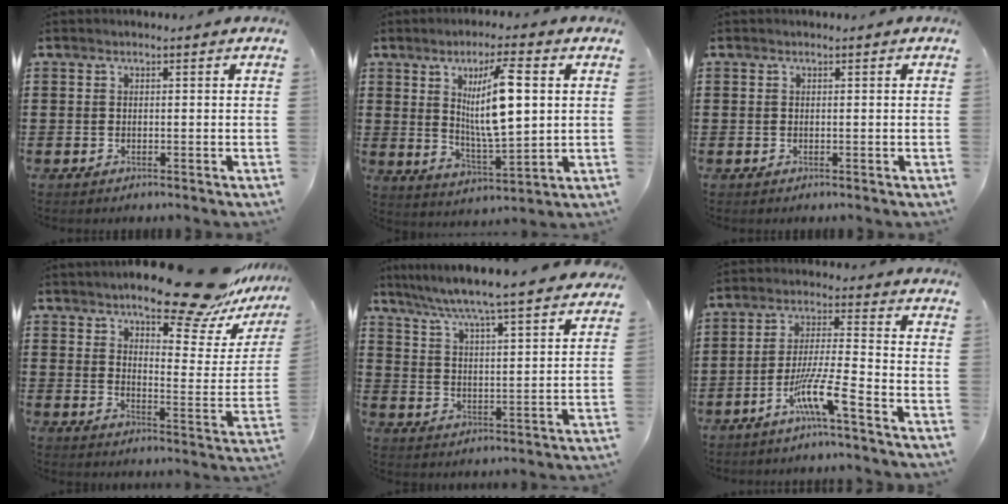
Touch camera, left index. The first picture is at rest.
{"total": 10.3, "force": [3.0, 3.0, 9.4], "torque": [-0.175, 0.004, 0.044]}
{"total": 0.0}
{"total": 14.4, "force": [12.0, 2.5, 7.6], "torque": [-0.121, -0.070, 0.201]}
{"total": 5.8, "force": [5.3, -1.0, 2.1], "torque": [-0.064, -0.048, 0.082]}
{"total": 8.8, "force": [-5.7, 0.5, 6.7], "torque": [-0.142, -0.006, -0.111]}